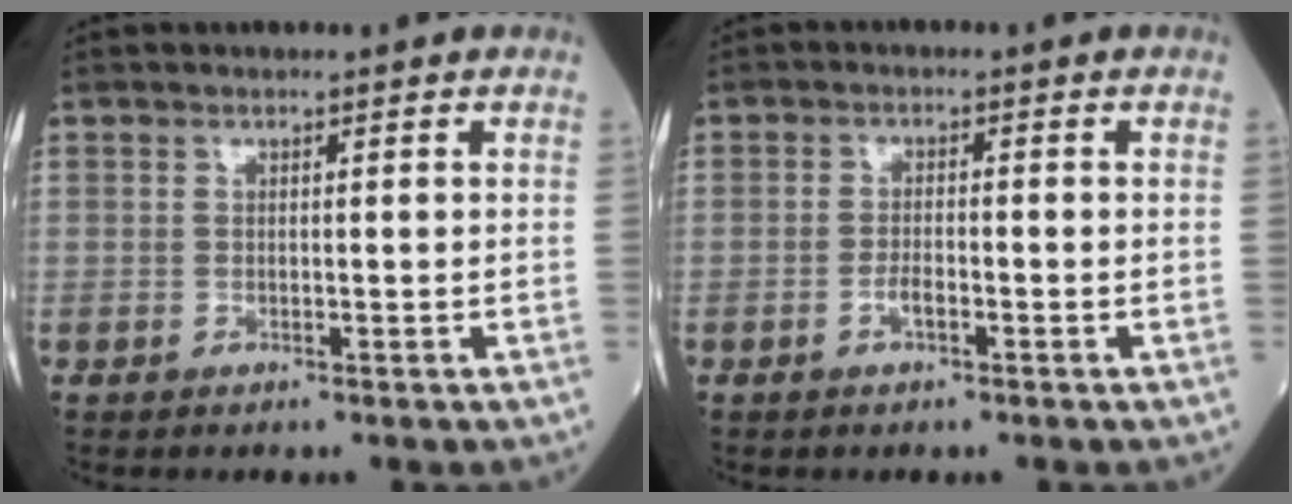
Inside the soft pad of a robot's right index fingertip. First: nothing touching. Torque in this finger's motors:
{"motor_torque": [-0.04, 0.02, 0.01, 0.04]}